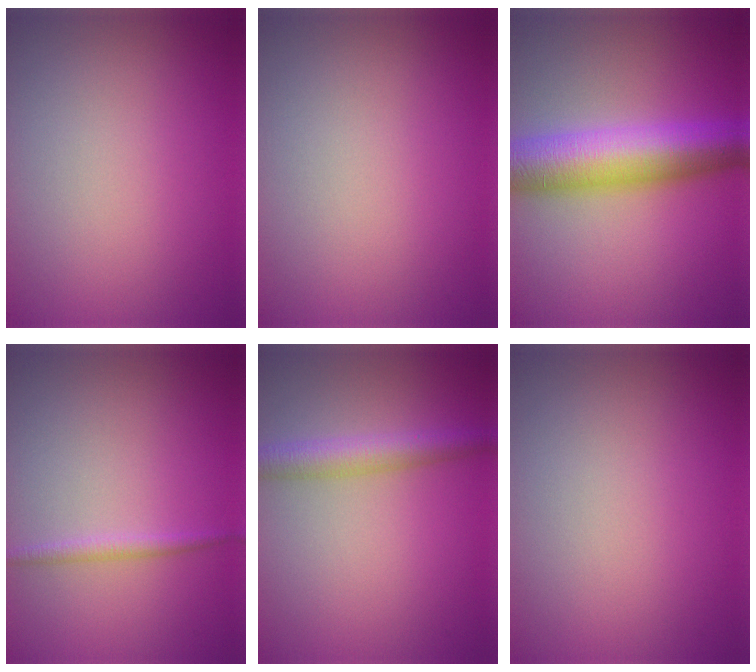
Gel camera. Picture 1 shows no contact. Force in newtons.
{"total": 0.0}
{"total": 9.0, "press": 9.0, "slide": 0.1}
{"total": 1.2, "press": 1.2, "slide": 0.1}
{"total": 3.4, "press": 3.4, "slide": 0.2}
{"total": 0.0}